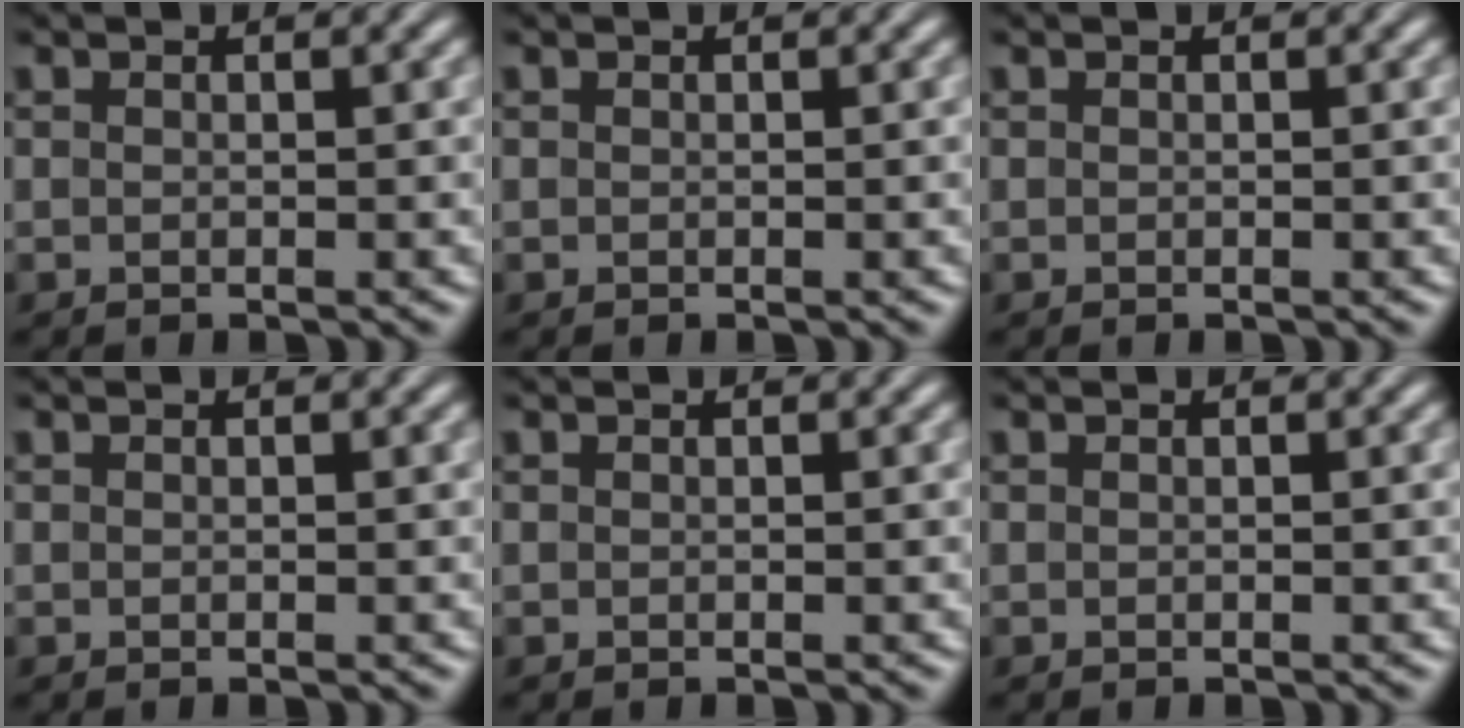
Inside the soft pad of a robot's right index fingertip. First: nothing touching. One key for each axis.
{"total": 0.0}
{"total": 0.0}
{"total": 0.0}
{"total": 0.0}
{"total": 0.0}